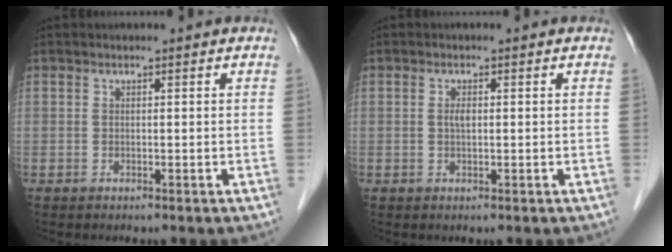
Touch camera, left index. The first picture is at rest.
{"total": 1.1, "force": [0.1, 0.4, 1.1], "torque": [-0.022, 0.001, 0.002]}